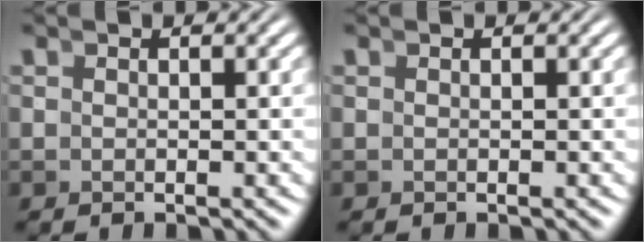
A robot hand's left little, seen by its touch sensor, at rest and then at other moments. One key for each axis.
{"total": 0.0}